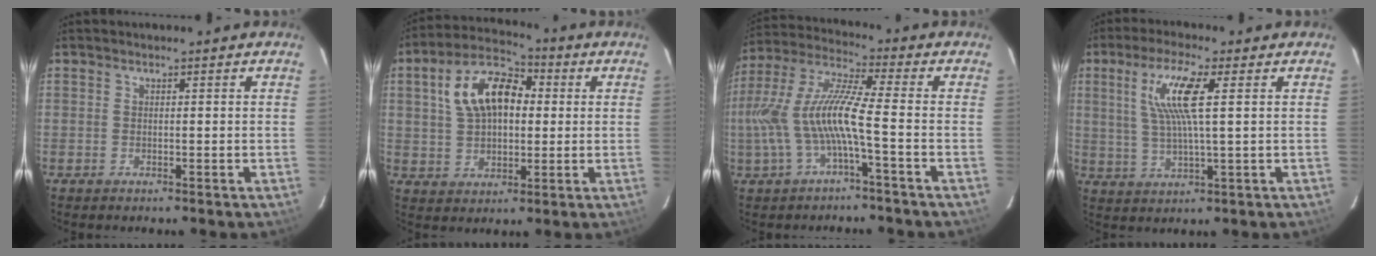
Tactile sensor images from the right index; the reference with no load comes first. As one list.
[{"total": 13.3, "force": [2.8, 8.1, 10.2], "torque": [-0.197, 0.037, 0.046]}, {"total": 11.9, "force": [-2.9, 1.1, 11.5], "torque": [-0.239, 0.004, -0.050]}, {"total": 9.3, "force": [2.8, 1.1, 8.9], "torque": [-0.174, 0.005, 0.054]}]